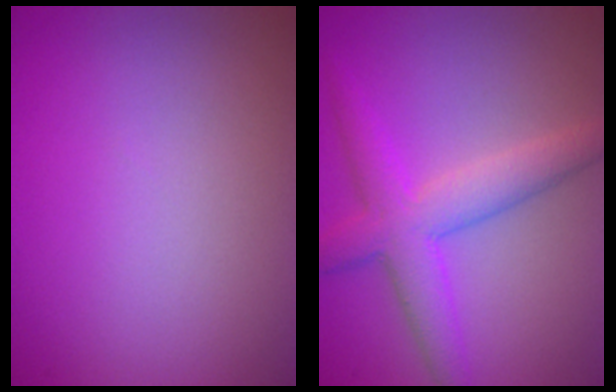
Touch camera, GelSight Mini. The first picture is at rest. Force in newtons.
{"total": 5.0, "press": 5.0, "slide": 0.1}